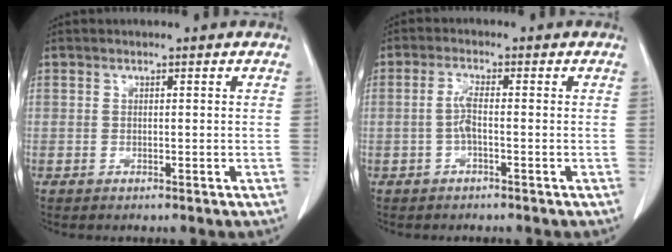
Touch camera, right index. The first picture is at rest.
{"total": 2.7, "force": [-0.6, 0.3, 2.6], "torque": [-0.054, 0.003, -0.014]}